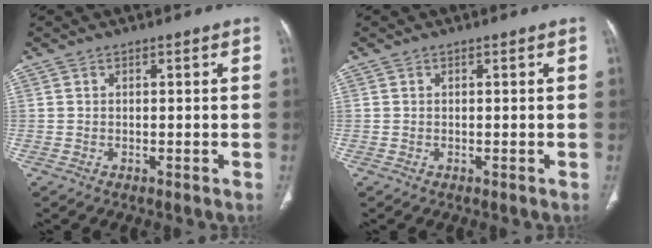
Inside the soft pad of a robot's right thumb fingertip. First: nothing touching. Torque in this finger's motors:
{"motor_torque": [0.22, 0.03, 0.08, -0.08, 0.05]}